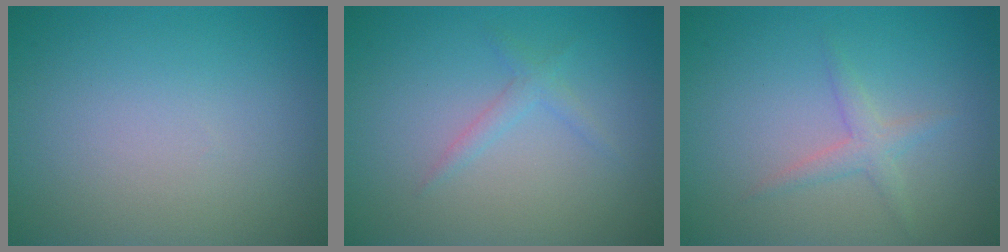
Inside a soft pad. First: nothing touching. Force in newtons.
{"total": 1.3, "press": 1.2, "slide": 0.1}
{"total": 1.6, "press": 1.6, "slide": 0.1}